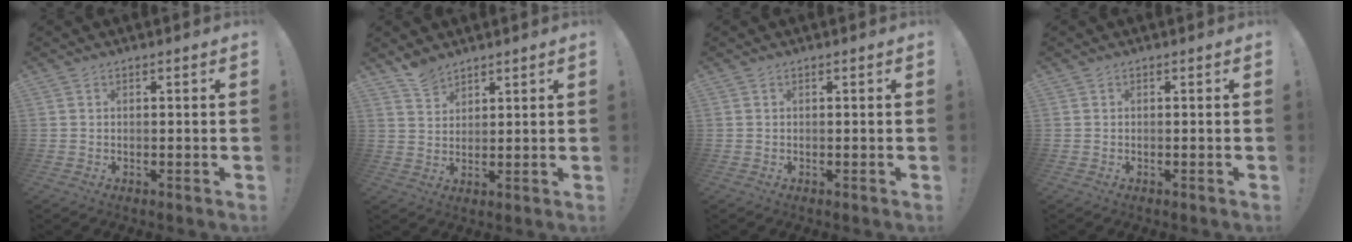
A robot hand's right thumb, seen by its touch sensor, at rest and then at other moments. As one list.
[{"total": 5.1, "force": [4.6, 2.1, 1.0], "torque": [-0.009, -0.029, 0.086]}, {"total": 0.0}, {"total": 0.0}]